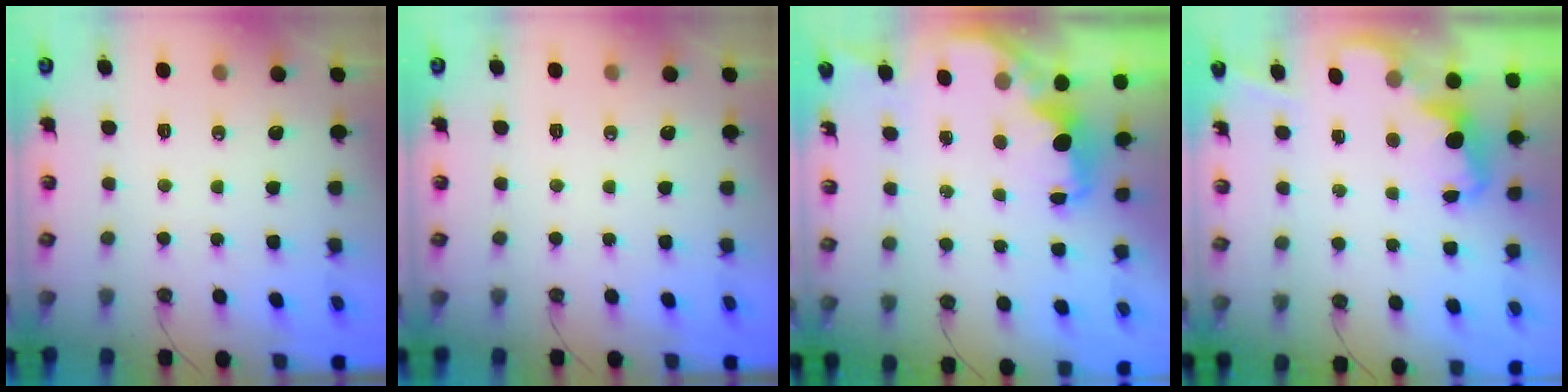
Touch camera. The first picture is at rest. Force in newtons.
{"total": 0.0}
{"total": 2.8, "press": 2.6, "slide": 0.9}
{"total": 2.3, "press": 2.3, "slide": 0.6}